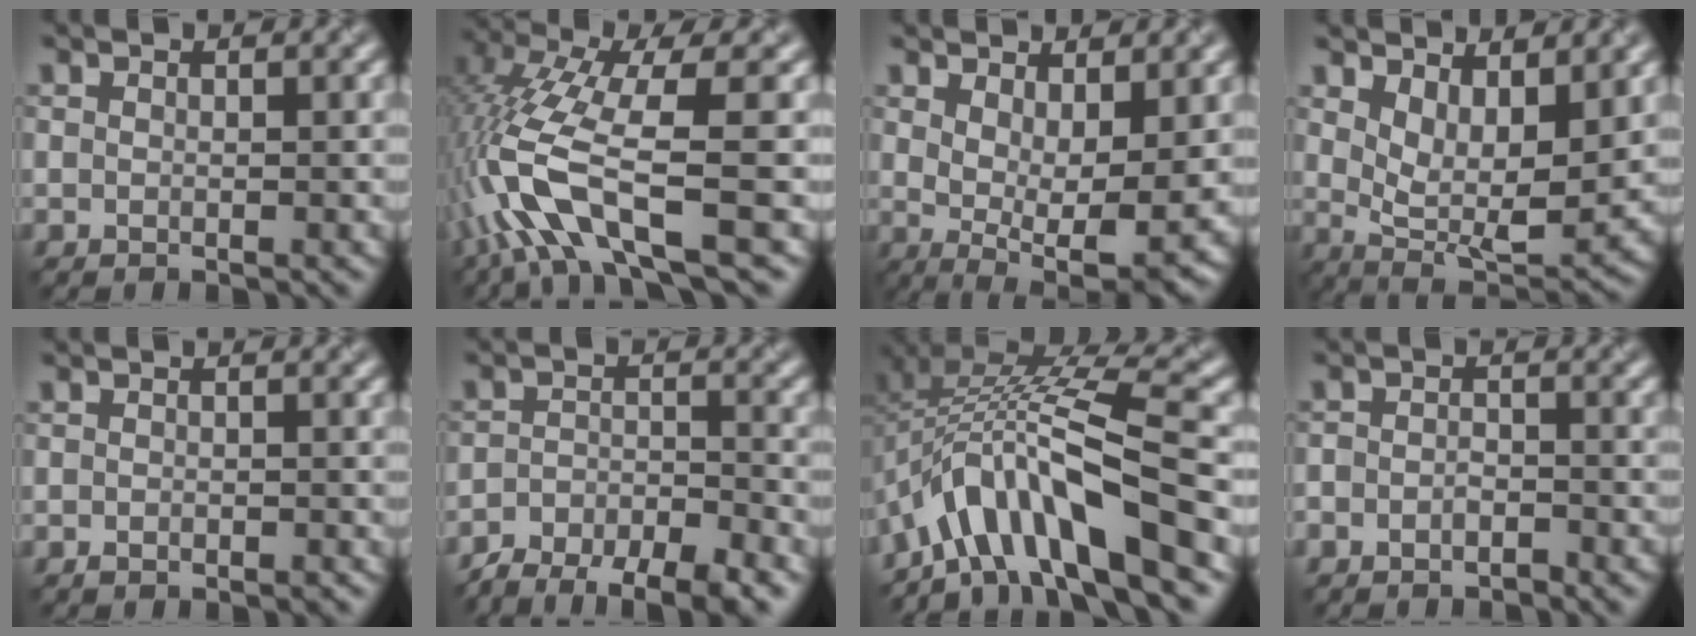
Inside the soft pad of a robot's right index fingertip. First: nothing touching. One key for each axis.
{"total": 10.1, "fx": -4.6, "fy": 2.7, "fz": 8.6, "tx": -0.199, "ty": 0.010, "tz": -0.078}
{"total": 7.0, "fx": 0.9, "fy": 3.0, "fz": 6.2, "tx": -0.104, "ty": -0.012, "tz": 0.037}
{"total": 5.6, "fx": 2.3, "fy": 2.4, "fz": 4.5, "tx": -0.091, "ty": -0.013, "tz": 0.057}
{"total": 1.3, "fx": -1.3, "fy": 0.0, "fz": 0.1, "tx": -0.006, "ty": 0.005, "tz": -0.011}
{"total": 8.4, "fx": -7.5, "fy": 2.0, "fz": 3.1, "tx": -0.051, "ty": -0.011, "tz": -0.109}
{"total": 10.6, "fx": -5.8, "fy": 3.1, "fz": 8.3, "tx": -0.145, "ty": 0.021, "tz": -0.092}
{"total": 2.4, "fx": -2.3, "fy": 0.4, "fz": -0.1, "tx": -0.004, "ty": 0.009, "tz": -0.032}